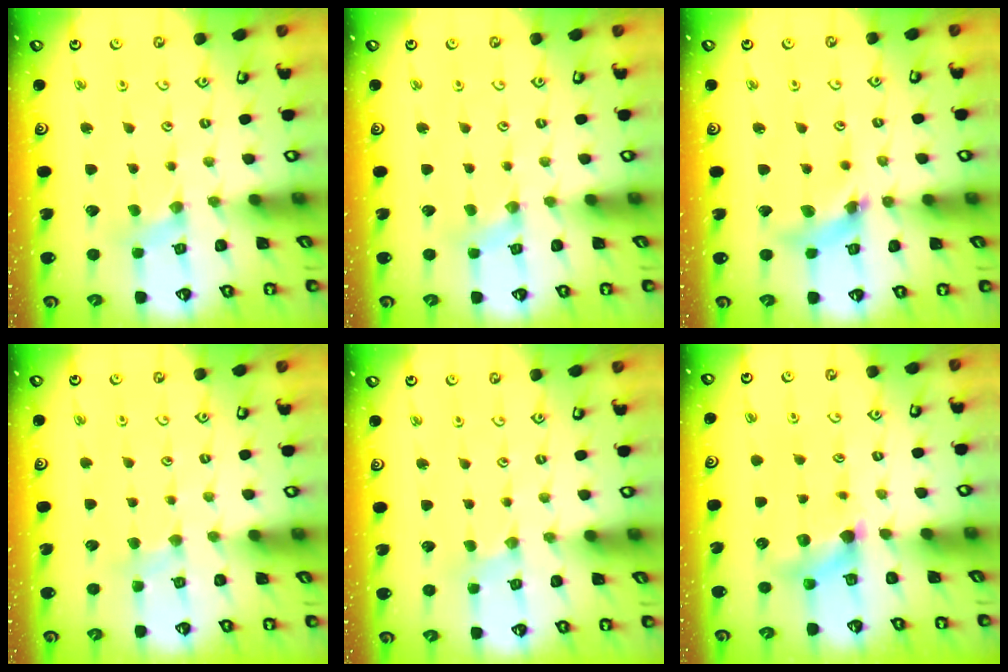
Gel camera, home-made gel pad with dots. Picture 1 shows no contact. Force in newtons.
{"total": 0.9, "press": 0.9, "slide": 0.2}
{"total": 8.5, "press": 8.4, "slide": 0.9}
{"total": 2.5, "press": 2.5, "slide": 0.4}
{"total": 0.0}
{"total": 7.2, "press": 7.1, "slide": 1.0}